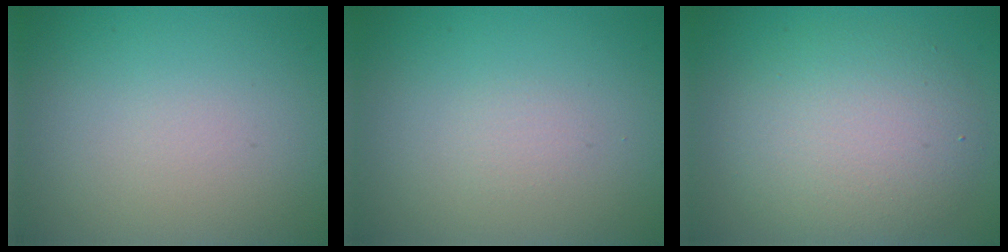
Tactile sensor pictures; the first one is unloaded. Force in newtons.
{"total": 0.6, "press": 0.6, "slide": 0.0}
{"total": 5.6, "press": 5.6, "slide": 0.3}